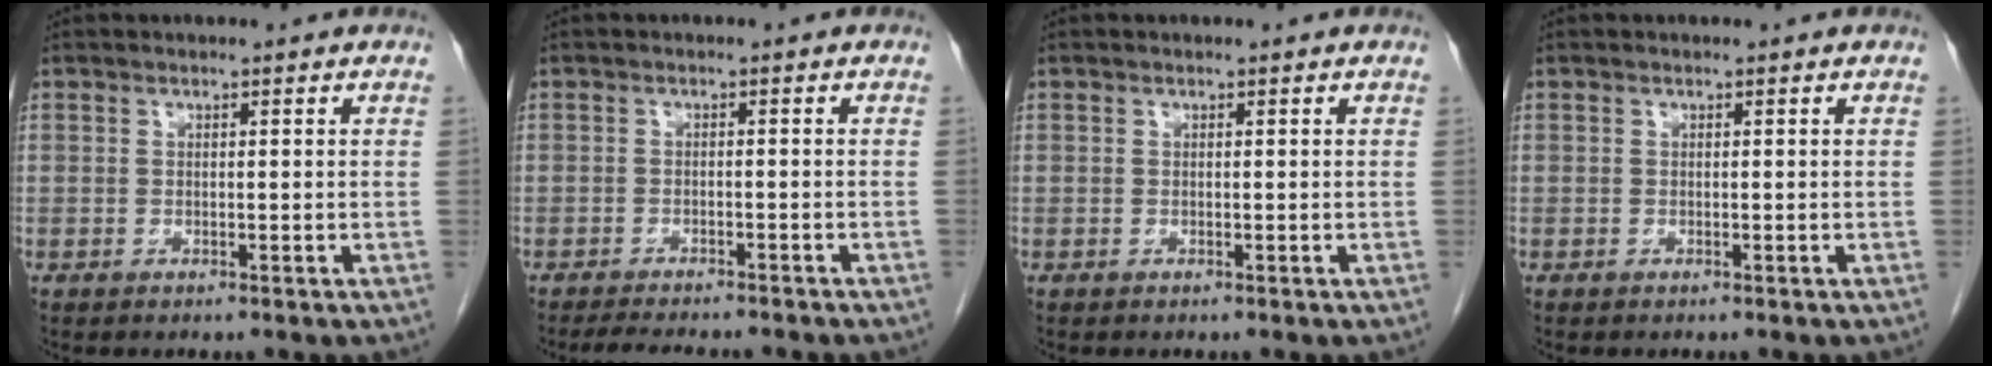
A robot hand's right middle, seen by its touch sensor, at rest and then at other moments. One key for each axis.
{"total": 8.3, "fx": -7.4, "fy": 1.6, "fz": 3.4, "tx": -0.050, "ty": -0.007, "tz": -0.100}
{"total": 0.0}
{"total": 0.0}